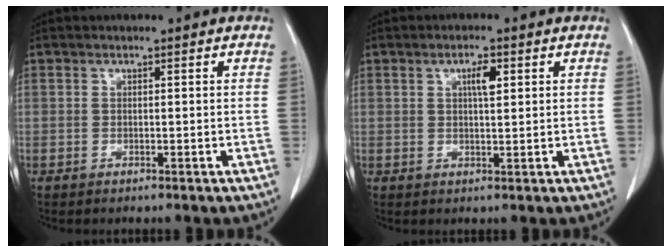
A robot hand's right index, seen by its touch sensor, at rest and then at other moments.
{"total": 2.9, "force": [1.1, 0.7, 2.6], "torque": [-0.045, 0.000, 0.017]}